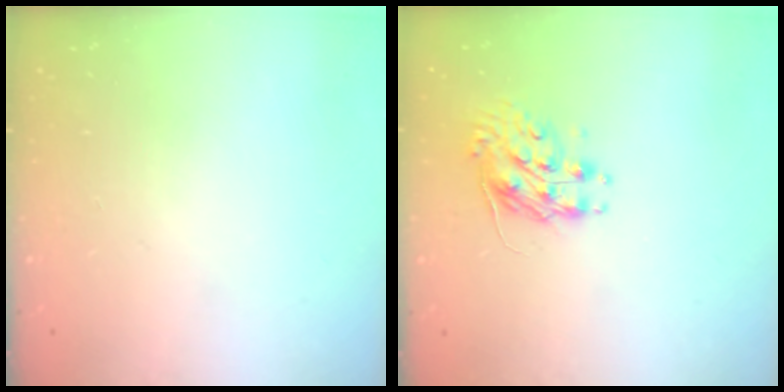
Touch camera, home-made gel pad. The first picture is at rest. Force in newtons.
{"total": 9.0, "press": 9.0, "slide": 0.6}